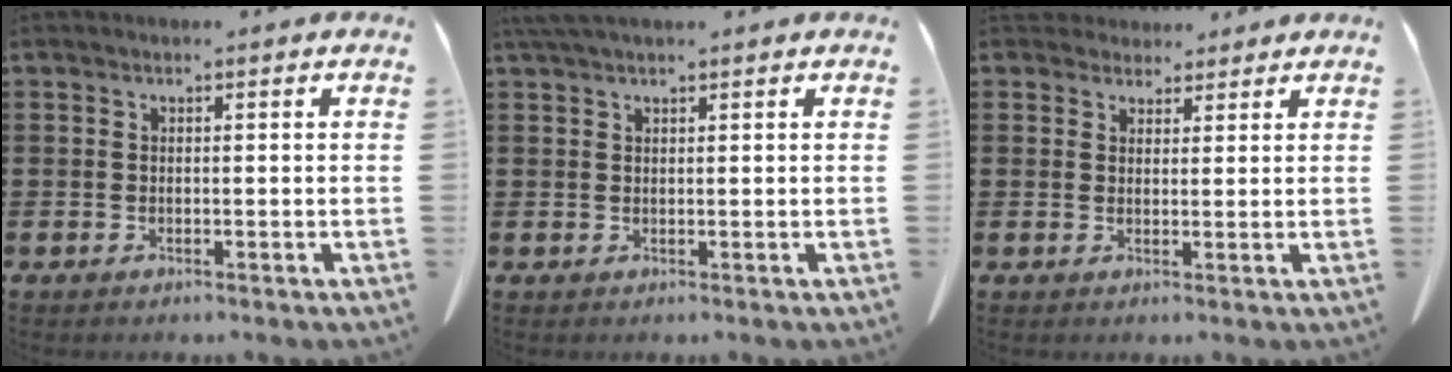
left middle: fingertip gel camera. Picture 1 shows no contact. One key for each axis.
{"total": 2.2, "fx": 1.7, "fy": 0.3, "fz": 1.3, "tx": -0.030, "ty": 0.000, "tz": 0.032}
{"total": 2.9, "fx": 2.6, "fy": 1.2, "fz": 0.2, "tx": -0.004, "ty": -0.003, "tz": 0.049}